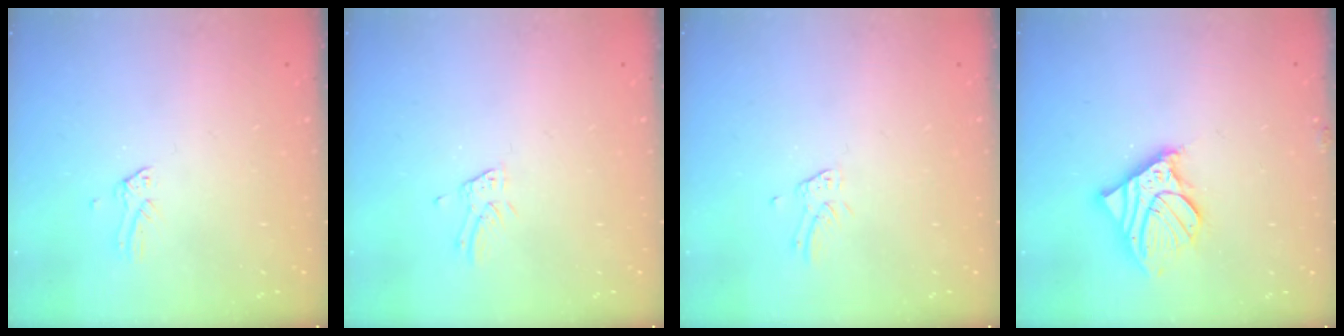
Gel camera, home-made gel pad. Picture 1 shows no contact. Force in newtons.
{"total": 2.4, "press": 2.4, "slide": 0.3}
{"total": 1.3, "press": 1.3, "slide": 0.1}
{"total": 11.9, "press": 11.7, "slide": 2.1}